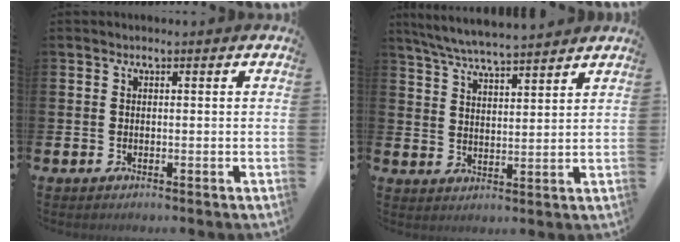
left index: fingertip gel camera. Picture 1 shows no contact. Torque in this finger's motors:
{"motor_torque": [-0.26, -0.65, 0.65, 0.21]}